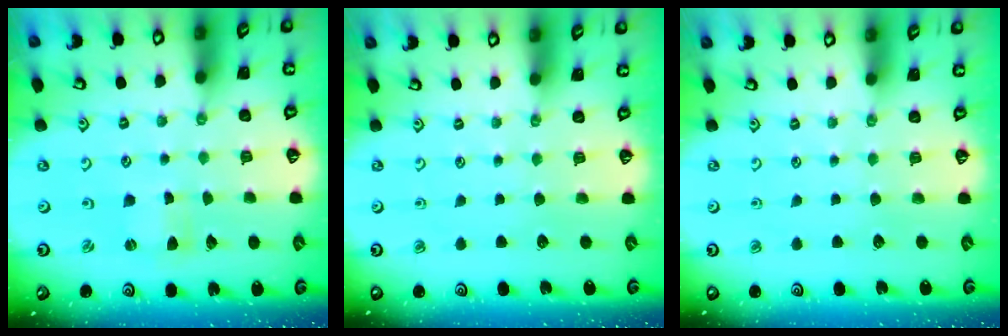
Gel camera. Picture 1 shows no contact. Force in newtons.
{"total": 0.0}
{"total": 0.0}